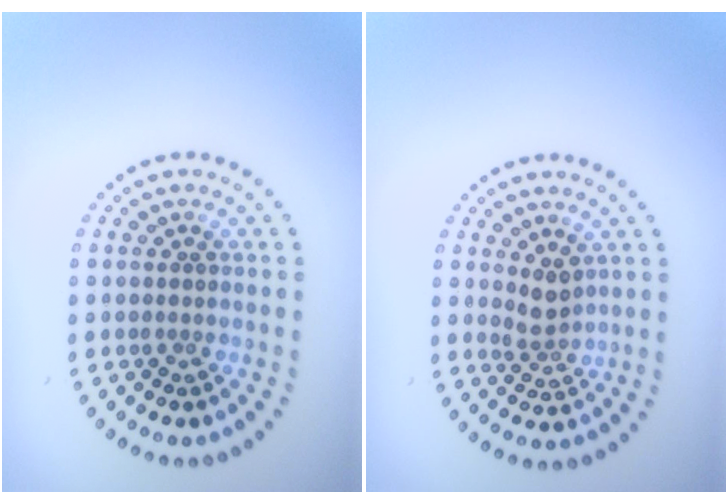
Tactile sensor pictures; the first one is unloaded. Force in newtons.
{"total": 2.0, "press": 1.6, "slide": 1.2}